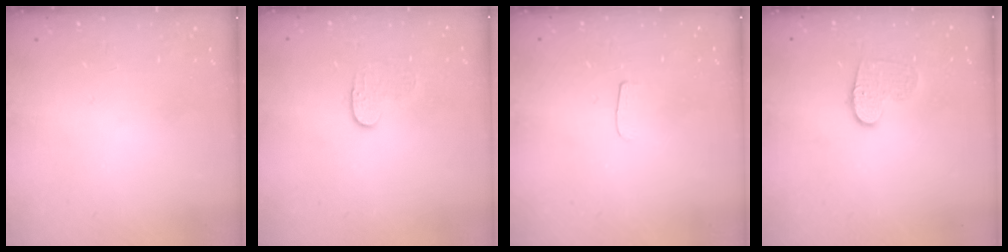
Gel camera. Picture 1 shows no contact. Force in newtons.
{"total": 3.6, "press": 3.6, "slide": 0.3}
{"total": 3.3, "press": 3.3, "slide": 0.3}
{"total": 9.2, "press": 9.2, "slide": 0.3}